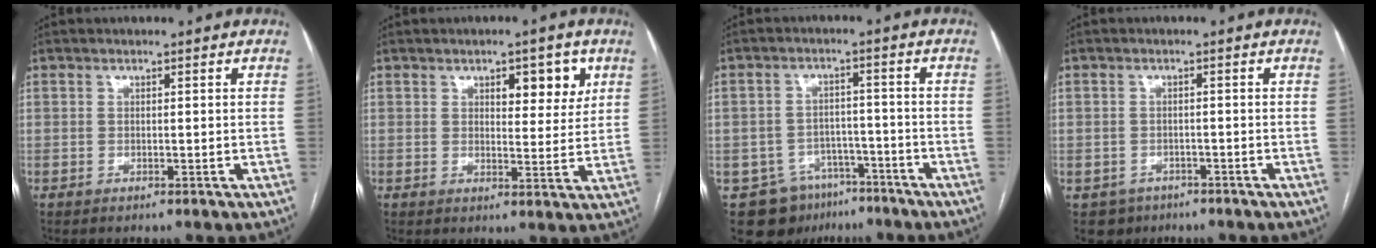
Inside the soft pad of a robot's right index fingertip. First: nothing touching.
{"total": 5.9, "force": [2.8, 2.4, 4.6], "torque": [-0.056, 0.001, 0.037]}
{"total": 10.4, "force": [-6.6, 7.5, 2.7], "torque": [-0.047, 0.021, -0.092]}
{"total": 3.6, "force": [-1.9, 3.1, -0.1], "torque": [0.005, 0.010, -0.025]}